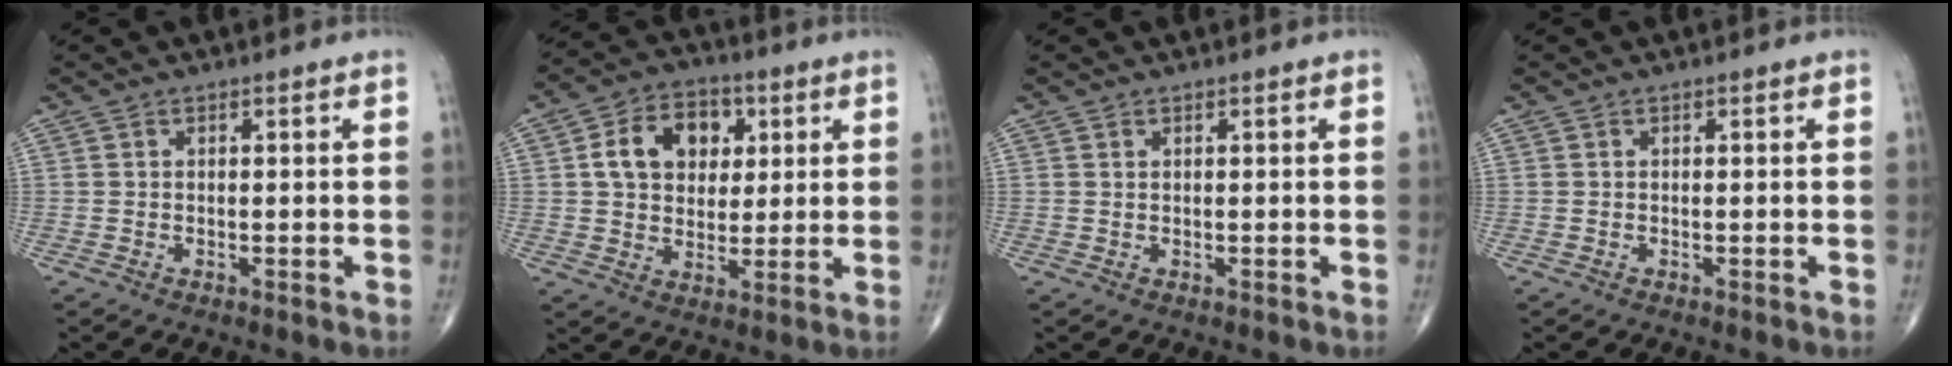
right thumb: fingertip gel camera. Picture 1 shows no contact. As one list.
[{"total": 12.0, "force": [3.1, 8.8, 7.5], "torque": [-0.091, 0.002, 0.049]}, {"total": 0.0}, {"total": 0.0}]